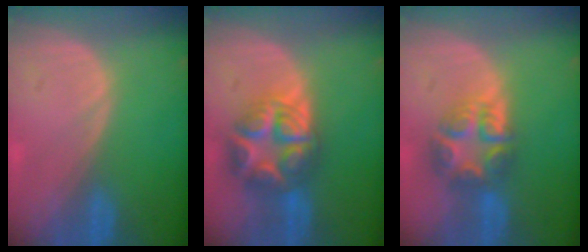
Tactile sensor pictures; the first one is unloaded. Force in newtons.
{"total": 8.6, "press": 8.6, "slide": 0.5}
{"total": 7.6, "press": 6.6, "slide": 3.8}